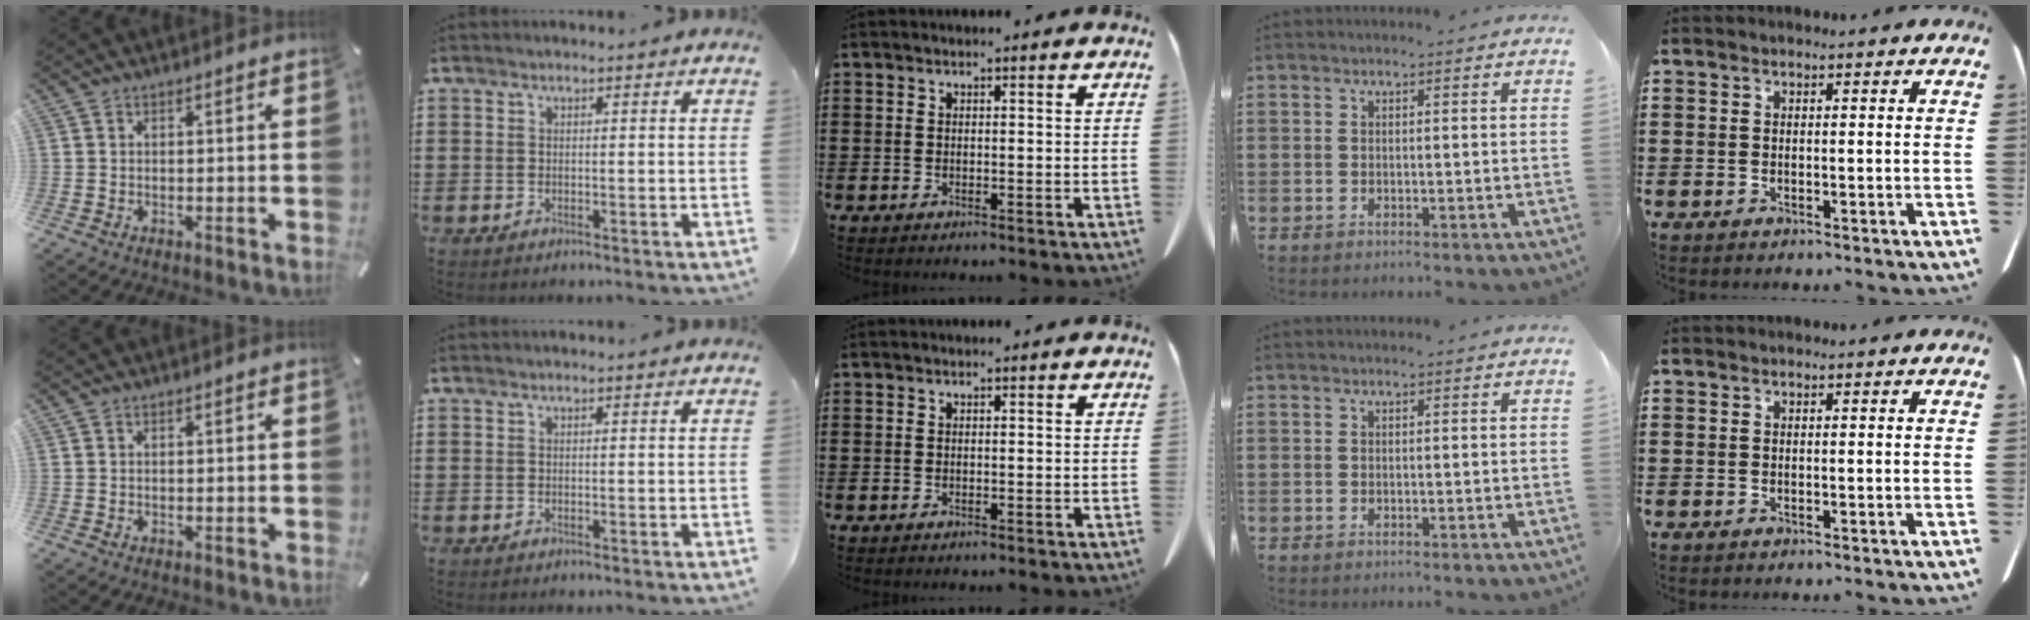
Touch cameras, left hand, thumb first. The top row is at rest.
{}